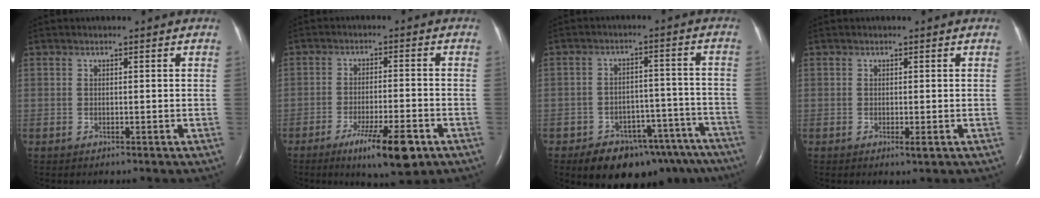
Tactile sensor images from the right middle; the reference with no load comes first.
{"total": 9.2, "force": [-5.2, 1.2, 7.5], "torque": [-0.126, -0.017, -0.078]}
{"total": 16.0, "force": [-12.5, 7.7, 6.5], "torque": [-0.043, 0.037, -0.154]}
{"total": 1.0, "force": [-0.3, 0.1, 0.9], "torque": [-0.014, -0.003, -0.005]}